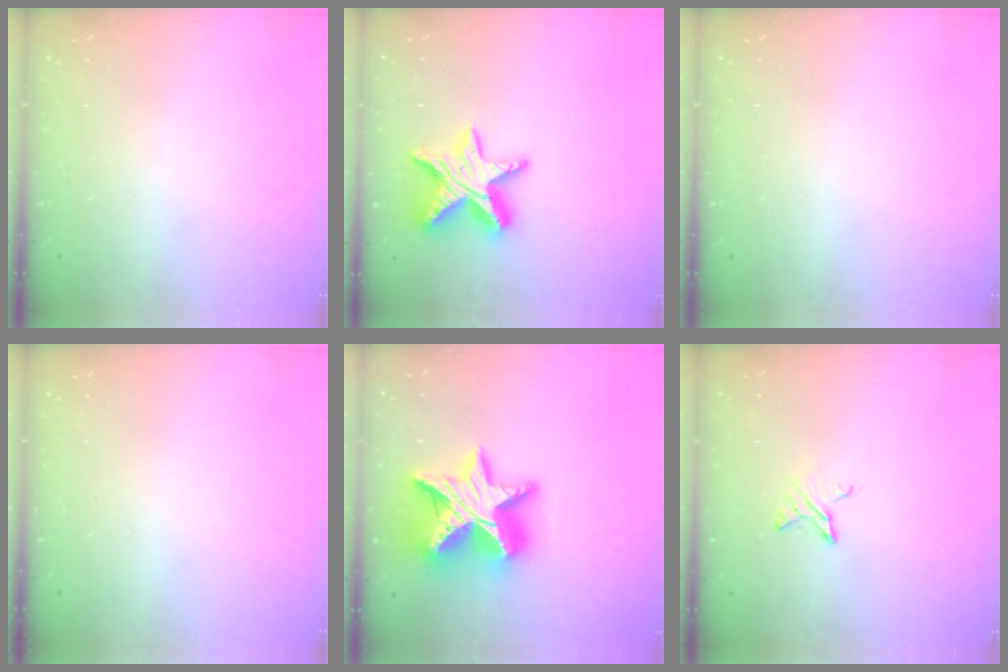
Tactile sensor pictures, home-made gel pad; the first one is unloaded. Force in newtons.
{"total": 14.8, "press": 14.8, "slide": 0.8}
{"total": 0.0}
{"total": 0.0}
{"total": 22.0, "press": 22.0, "slide": 1.6}
{"total": 4.2, "press": 4.2, "slide": 0.4}